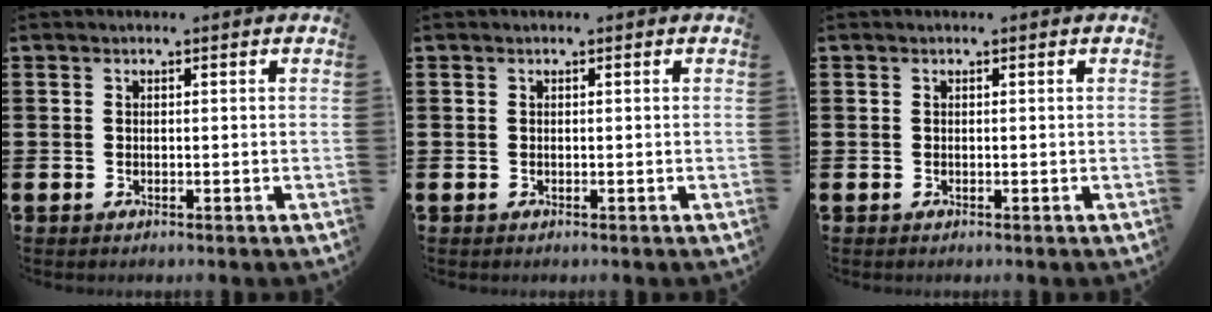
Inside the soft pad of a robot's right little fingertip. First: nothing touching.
{"total": 0.0}
{"total": 0.0}